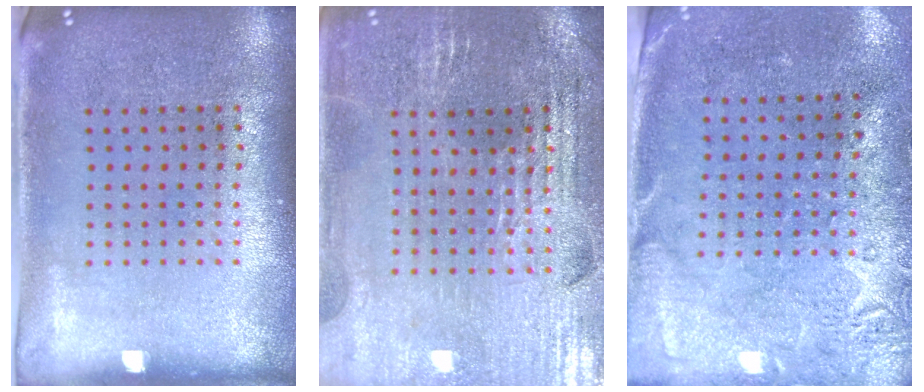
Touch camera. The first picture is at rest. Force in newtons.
{"total": 2.9, "press": 2.8, "slide": 0.5}
{"total": 2.7, "press": 2.3, "slide": 1.5}